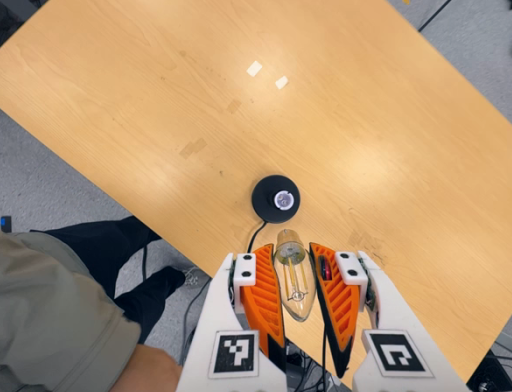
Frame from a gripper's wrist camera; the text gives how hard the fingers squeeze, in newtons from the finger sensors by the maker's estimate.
{"total": 20.7, "left": 22.4, "right": 19.1}